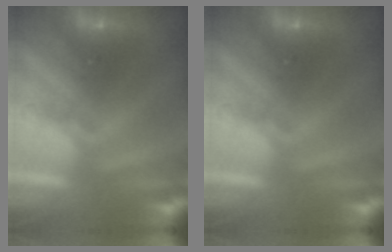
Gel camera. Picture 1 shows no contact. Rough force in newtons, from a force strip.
{"total": 0.0}